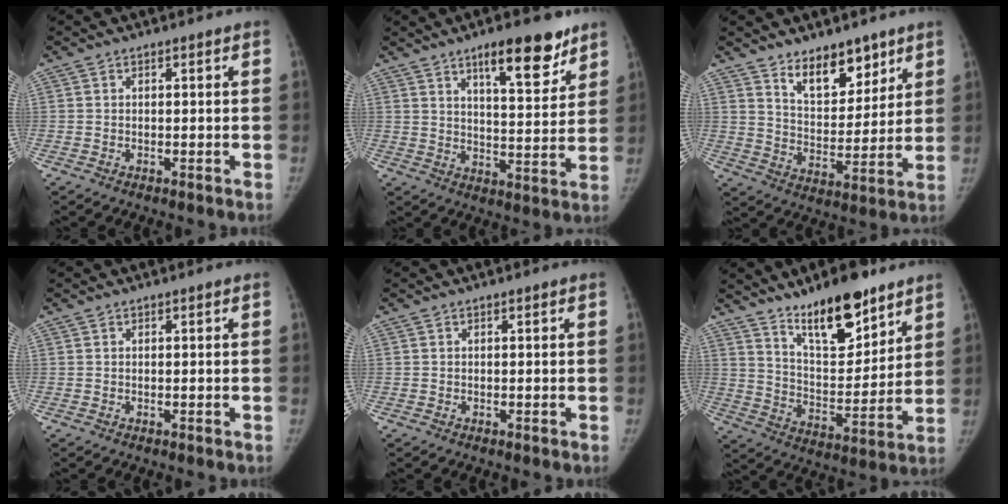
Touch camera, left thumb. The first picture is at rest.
{"total": 12.8, "force": [8.4, 3.9, 8.9], "torque": [-0.099, -0.049, 0.127]}
{"total": 11.5, "force": [7.9, 5.8, 6.0], "torque": [-0.055, -0.061, 0.139]}
{"total": 0.0}
{"total": 0.0}
{"total": 15.9, "force": [11.5, 5.6, 9.5], "torque": [-0.114, -0.079, 0.197]}